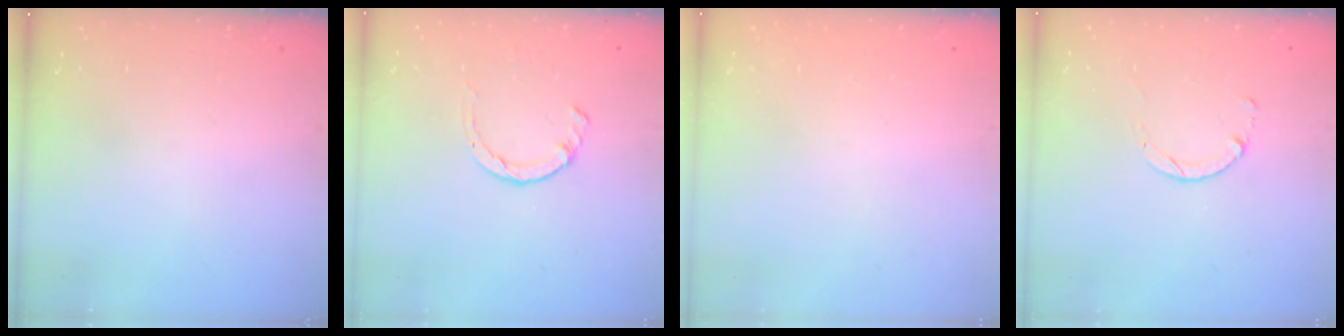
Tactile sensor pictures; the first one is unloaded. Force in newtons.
{"total": 1.4, "press": 1.4, "slide": 0.3}
{"total": 2.4, "press": 2.4, "slide": 0.2}
{"total": 1.4, "press": 1.4, "slide": 0.2}